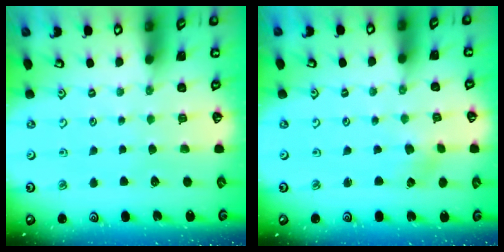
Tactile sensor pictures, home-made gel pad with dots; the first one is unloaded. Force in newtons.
{"total": 2.6, "press": 2.6, "slide": 0.2}